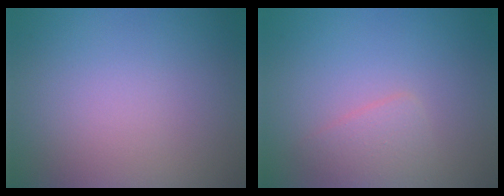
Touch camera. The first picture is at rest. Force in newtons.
{"total": 1.9, "press": 1.9, "slide": 0.0}